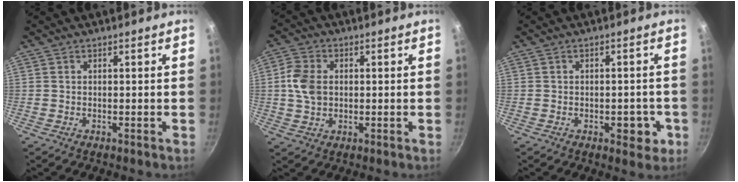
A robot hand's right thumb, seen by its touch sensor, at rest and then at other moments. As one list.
[{"total": 7.0, "force": [0.6, 5.2, 4.7], "torque": [-0.081, 0.006, 0.005]}, {"total": 5.0, "force": [-1.6, 3.0, 3.7], "torque": [-0.017, 0.011, -0.017]}]